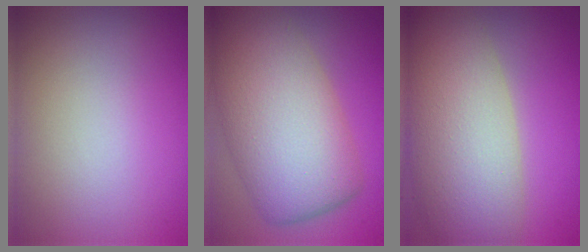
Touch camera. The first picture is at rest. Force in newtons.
{"total": 10.3, "press": 10.3, "slide": 0.6}
{"total": 10.1, "press": 10.1, "slide": 0.9}